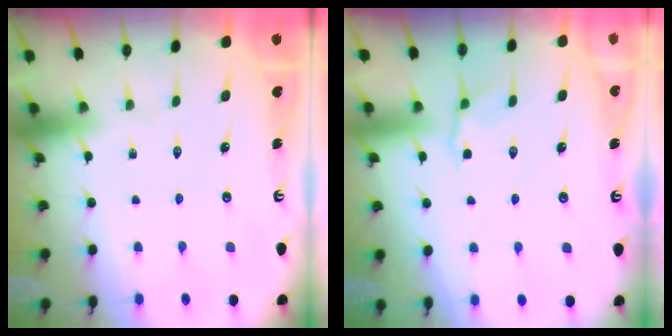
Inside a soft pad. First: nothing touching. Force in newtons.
{"total": 3.8, "press": 3.3, "slide": 1.9}